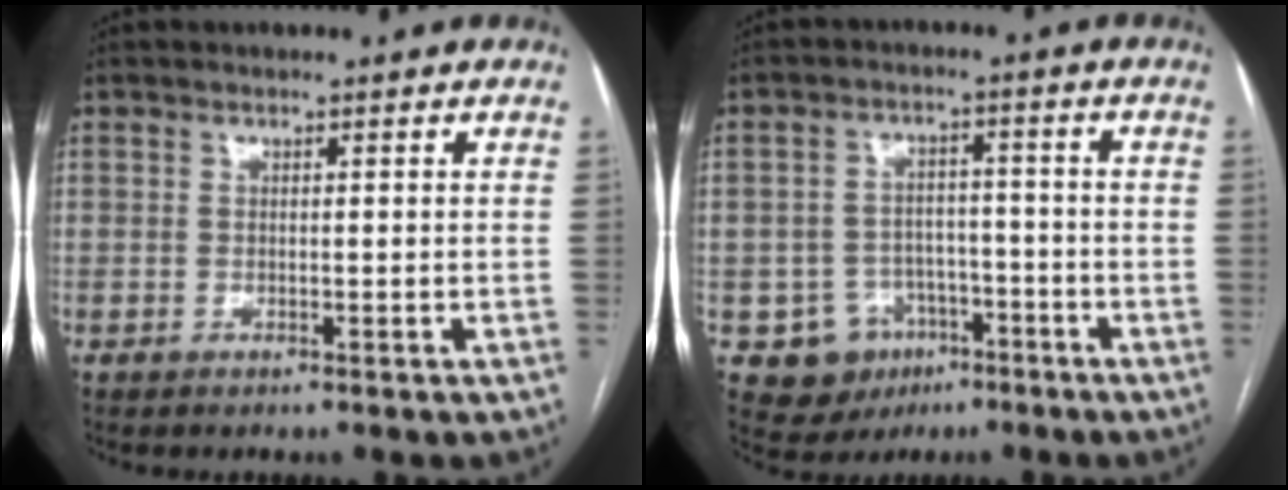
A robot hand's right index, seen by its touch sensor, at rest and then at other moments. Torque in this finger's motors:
{"motor_torque": [-0.27, -0.09, -0.60, -0.15]}